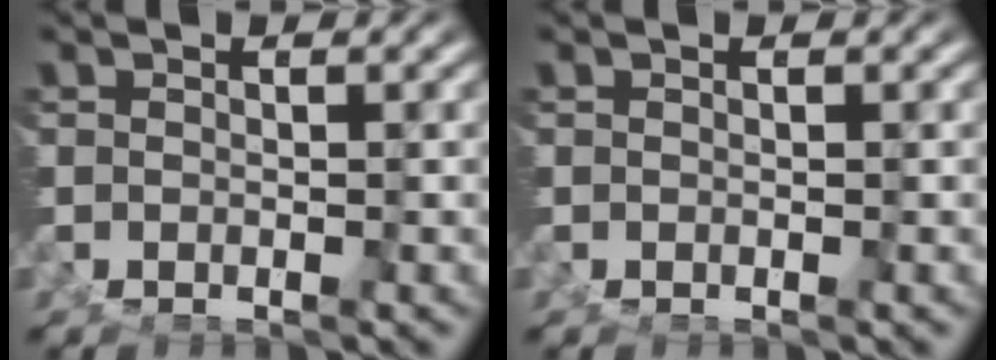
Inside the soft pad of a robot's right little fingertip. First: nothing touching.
{"total": 0.0}